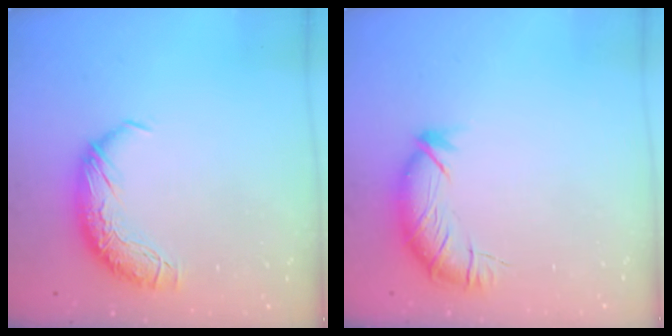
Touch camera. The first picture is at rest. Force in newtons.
{"total": 3.1, "press": 2.2, "slide": 2.2}